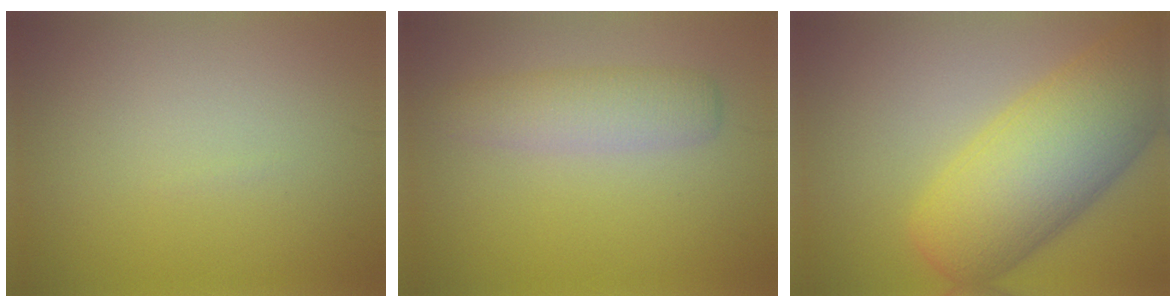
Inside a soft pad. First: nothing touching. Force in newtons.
{"total": 3.3, "press": 3.3, "slide": 0.1}
{"total": 10.9, "press": 10.9, "slide": 0.5}